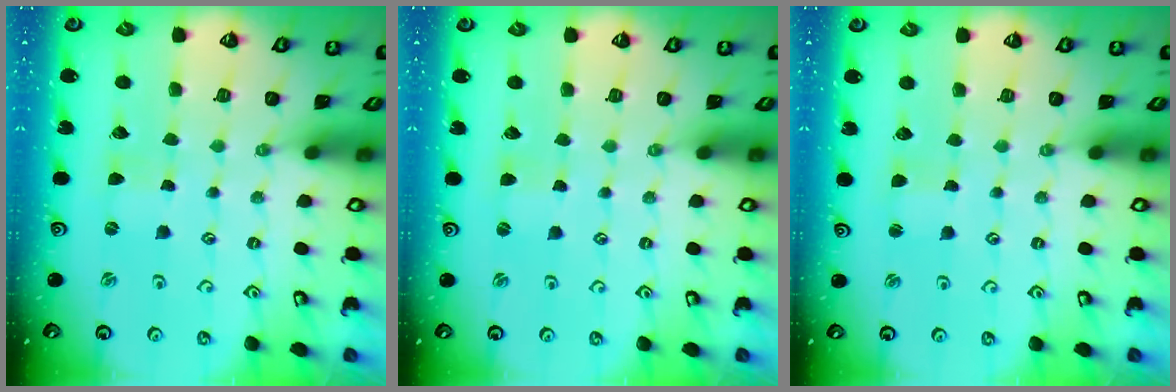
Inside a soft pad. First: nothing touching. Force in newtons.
{"total": 1.3, "press": 1.3, "slide": 0.4}
{"total": 1.7, "press": 1.7, "slide": 0.2}